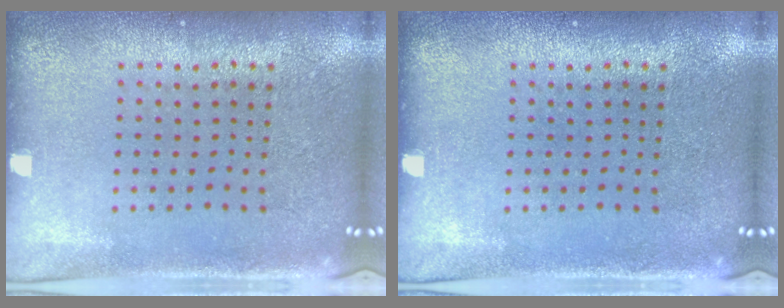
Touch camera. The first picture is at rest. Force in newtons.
{"total": 0.0}